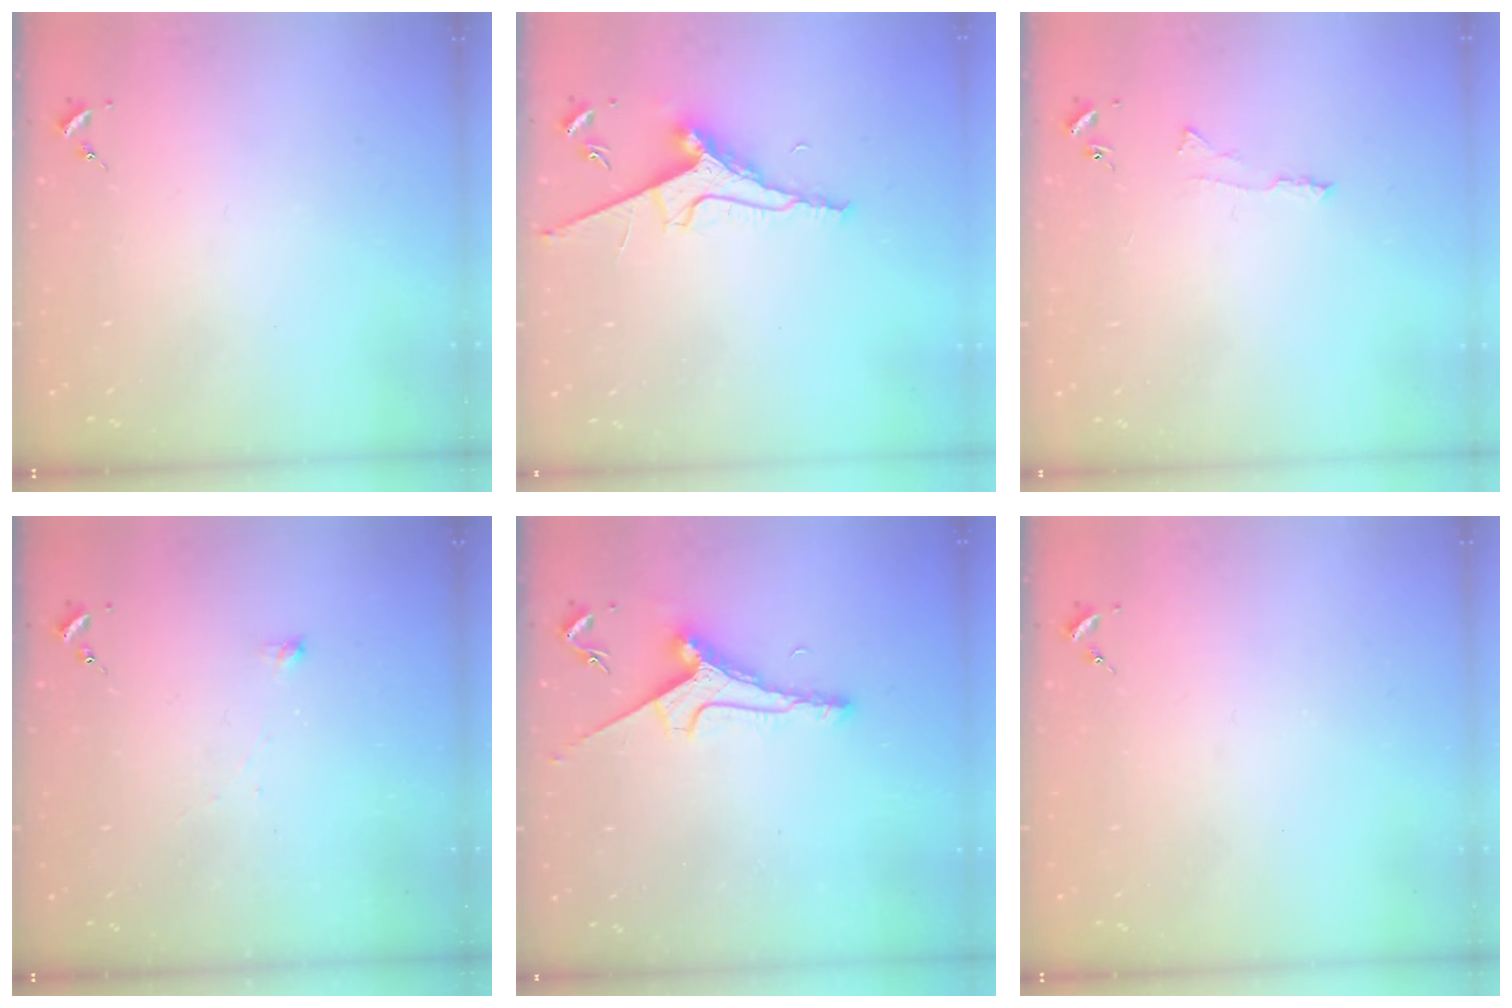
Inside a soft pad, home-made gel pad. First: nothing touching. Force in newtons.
{"total": 9.5, "press": 9.4, "slide": 1.2}
{"total": 4.1, "press": 4.1, "slide": 0.5}
{"total": 2.6, "press": 2.6, "slide": 0.1}
{"total": 8.1, "press": 8.1, "slide": 0.7}
{"total": 0.0}